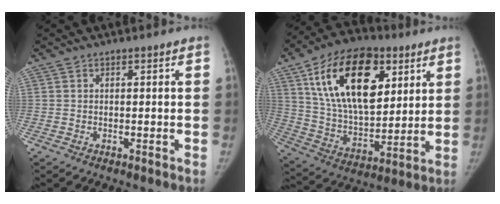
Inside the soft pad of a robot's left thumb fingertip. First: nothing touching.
{"total": 24.6, "force": [10.0, 13.7, 17.8], "torque": [-0.277, -0.027, 0.173]}